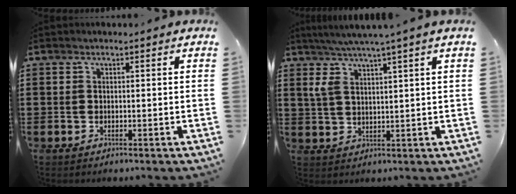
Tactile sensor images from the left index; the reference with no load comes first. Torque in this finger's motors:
{"motor_torque": [1.11, -1.03, 0.73, 0.21]}